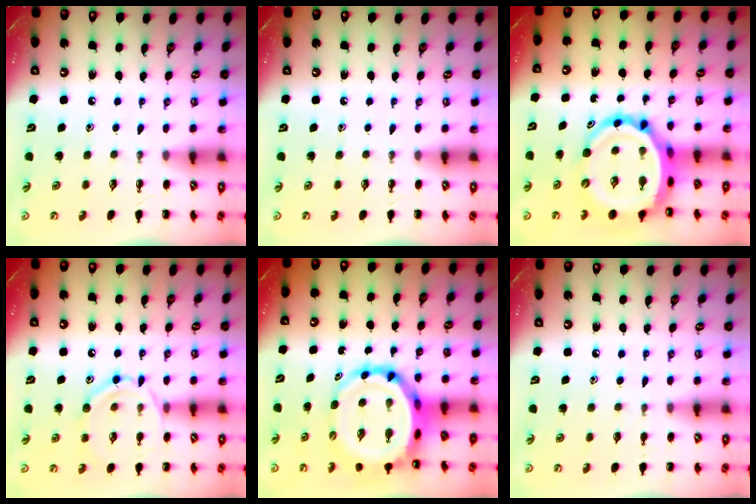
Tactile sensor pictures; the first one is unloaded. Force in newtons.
{"total": 0.0}
{"total": 16.2, "press": 15.5, "slide": 4.5}
{"total": 11.6, "press": 11.5, "slide": 0.7}
{"total": 11.7, "press": 11.2, "slide": 3.3}
{"total": 3.2, "press": 3.0, "slide": 1.1}